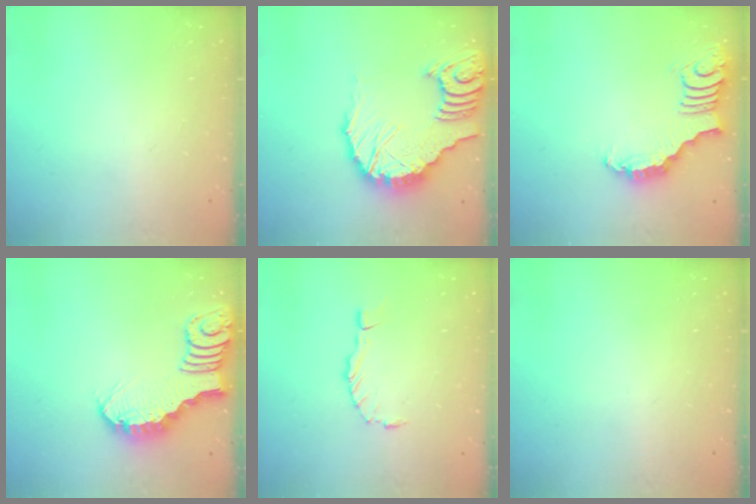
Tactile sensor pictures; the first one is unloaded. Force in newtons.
{"total": 16.1, "press": 16.0, "slide": 1.8}
{"total": 3.5, "press": 3.5, "slide": 0.4}
{"total": 2.8, "press": 2.8, "slide": 0.4}
{"total": 0.0}
{"total": 0.0}